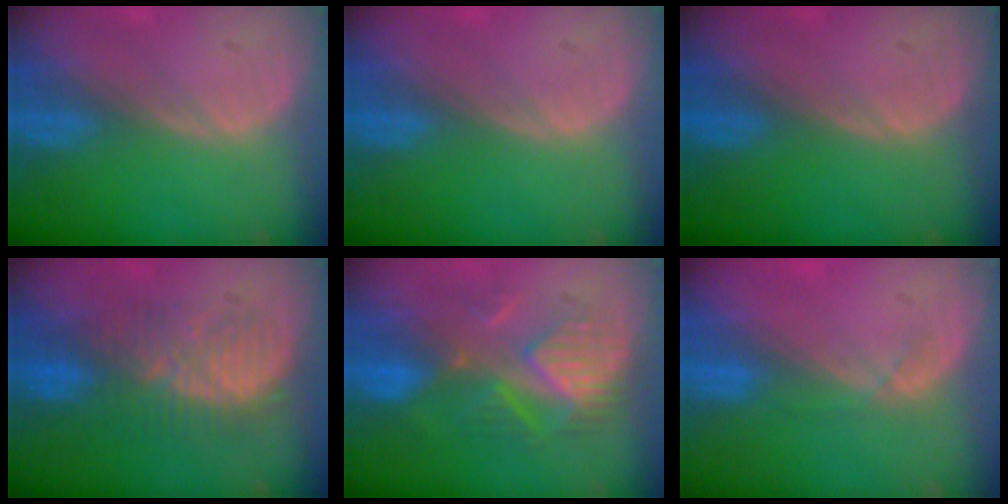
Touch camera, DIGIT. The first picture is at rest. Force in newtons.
{"total": 0.0}
{"total": 0.0}
{"total": 8.7, "press": 8.5, "slide": 1.8}
{"total": 8.5, "press": 8.5, "slide": 0.8}
{"total": 2.1, "press": 1.9, "slide": 0.9}